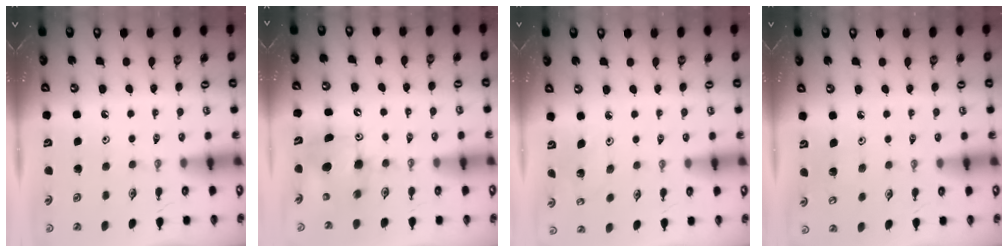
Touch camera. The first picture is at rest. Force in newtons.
{"total": 7.9, "press": 7.6, "slide": 2.2}
{"total": 2.7, "press": 2.7, "slide": 0.2}
{"total": 4.5, "press": 4.5, "slide": 0.4}